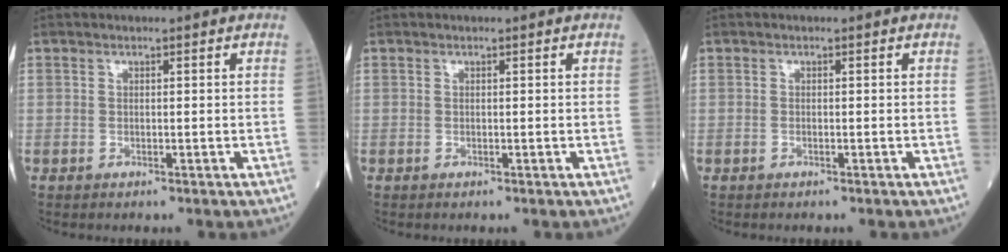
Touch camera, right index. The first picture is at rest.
{"total": 0.0}
{"total": 0.0}